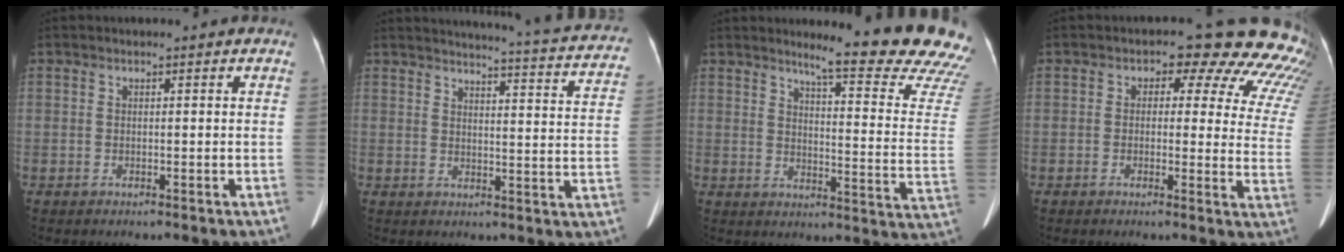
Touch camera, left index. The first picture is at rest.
{"total": 22.2, "force": [20.8, 1.5, 7.6], "torque": [-0.094, -0.070, 0.223]}
{"total": 19.6, "force": [17.8, 0.3, 8.4], "torque": [-0.100, -0.113, 0.199]}
{"total": 15.6, "force": [12.6, 6.2, 6.9], "torque": [-0.049, -0.024, 0.104]}